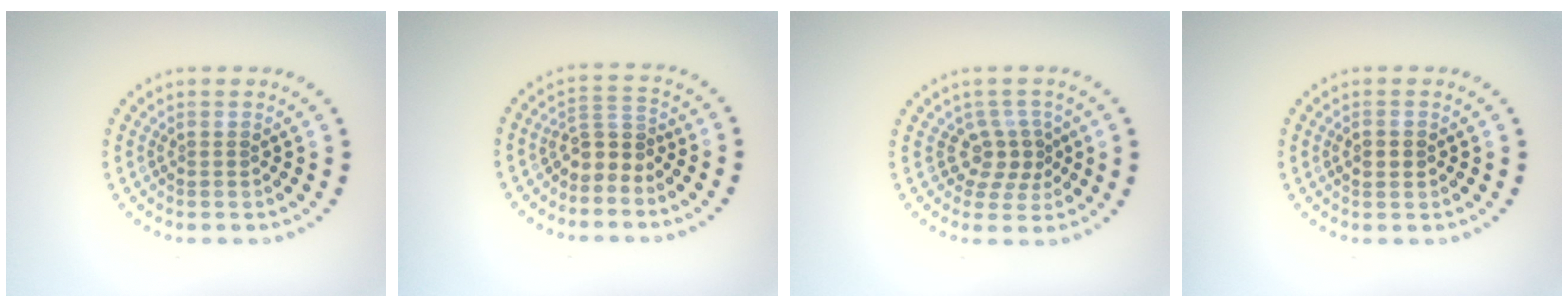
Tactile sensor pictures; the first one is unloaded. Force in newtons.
{"total": 2.4, "press": 1.7, "slide": 1.7}
{"total": 2.8, "press": 2.0, "slide": 1.9}
{"total": 1.8, "press": 1.8, "slide": 0.1}